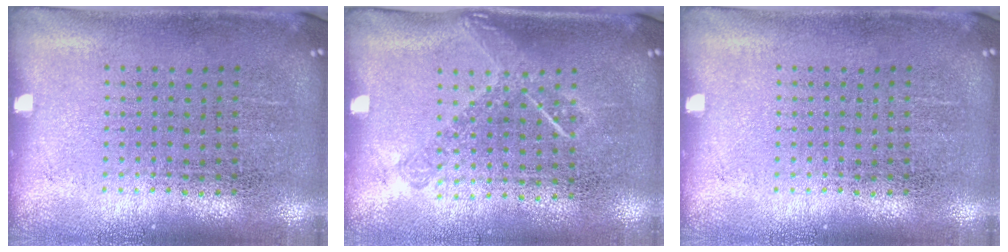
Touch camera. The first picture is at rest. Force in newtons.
{"total": 1.3, "press": 1.0, "slide": 0.8}
{"total": 0.0}